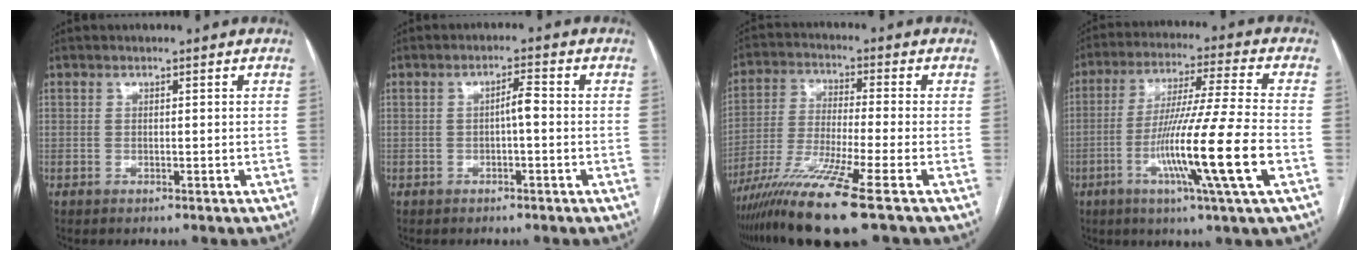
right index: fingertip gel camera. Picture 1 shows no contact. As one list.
[{"total": 2.5, "force": [-0.4, 0.4, 2.4], "torque": [-0.038, 0.005, -0.007]}, {"total": 13.3, "force": [-8.6, -1.4, 10.0], "torque": [-0.198, -0.037, -0.158]}, {"total": 15.9, "force": [-4.9, -1.7, 15.0], "torque": [-0.281, -0.019, -0.094]}]